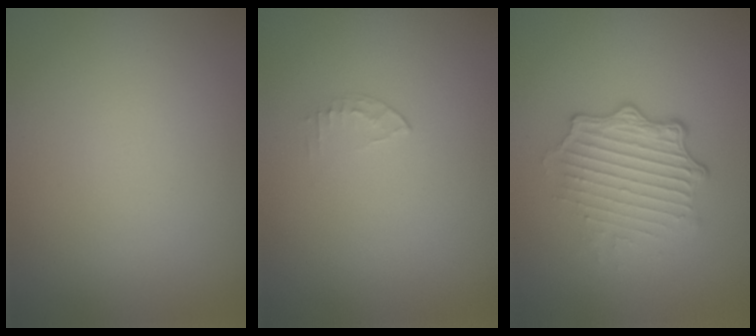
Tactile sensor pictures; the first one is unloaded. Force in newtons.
{"total": 0.6, "press": 0.4, "slide": 0.4}
{"total": 4.6, "press": 3.3, "slide": 3.3}